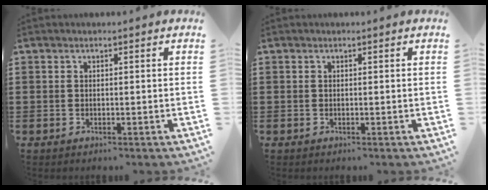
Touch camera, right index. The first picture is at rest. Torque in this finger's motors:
{"motor_torque": [0.01, 0.02, 0.00, 0.00]}